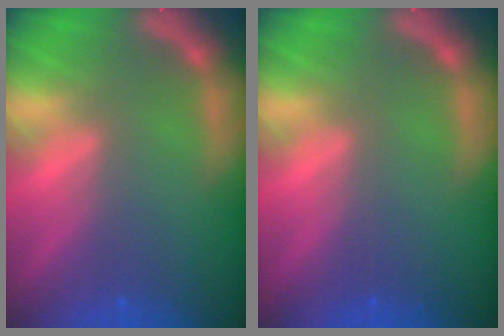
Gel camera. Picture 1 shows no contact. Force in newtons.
{"total": 0.0}